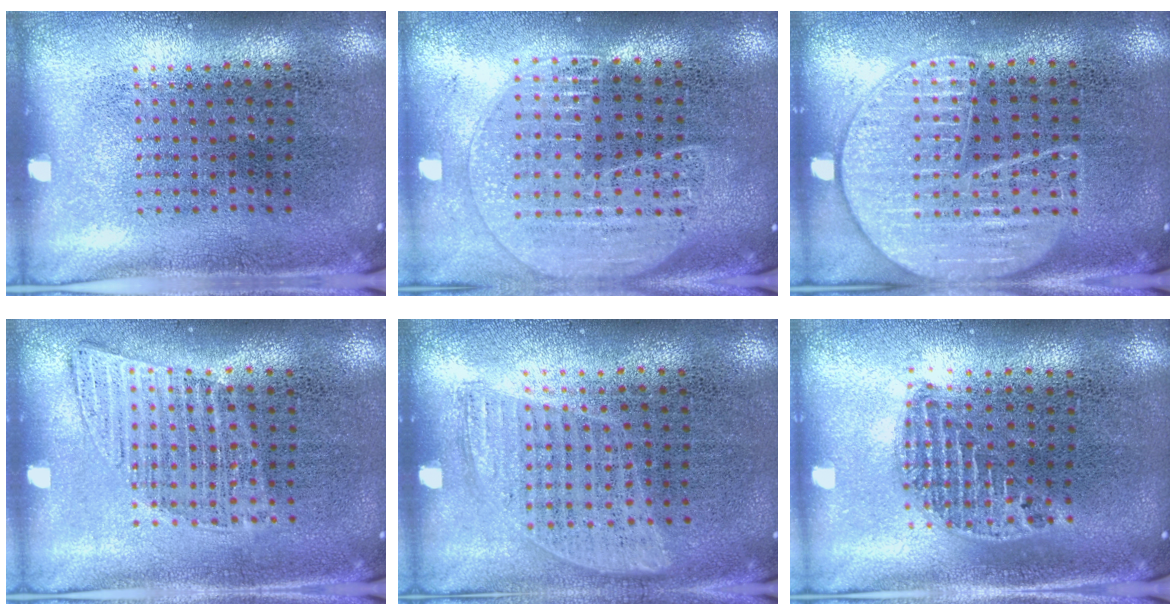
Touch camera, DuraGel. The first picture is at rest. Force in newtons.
{"total": 1.9, "press": 1.7, "slide": 0.8}
{"total": 1.9, "press": 1.9, "slide": 0.2}
{"total": 1.0, "press": 1.0, "slide": 0.3}
{"total": 0.9, "press": 0.8, "slide": 0.4}
{"total": 1.2, "press": 1.0, "slide": 0.6}